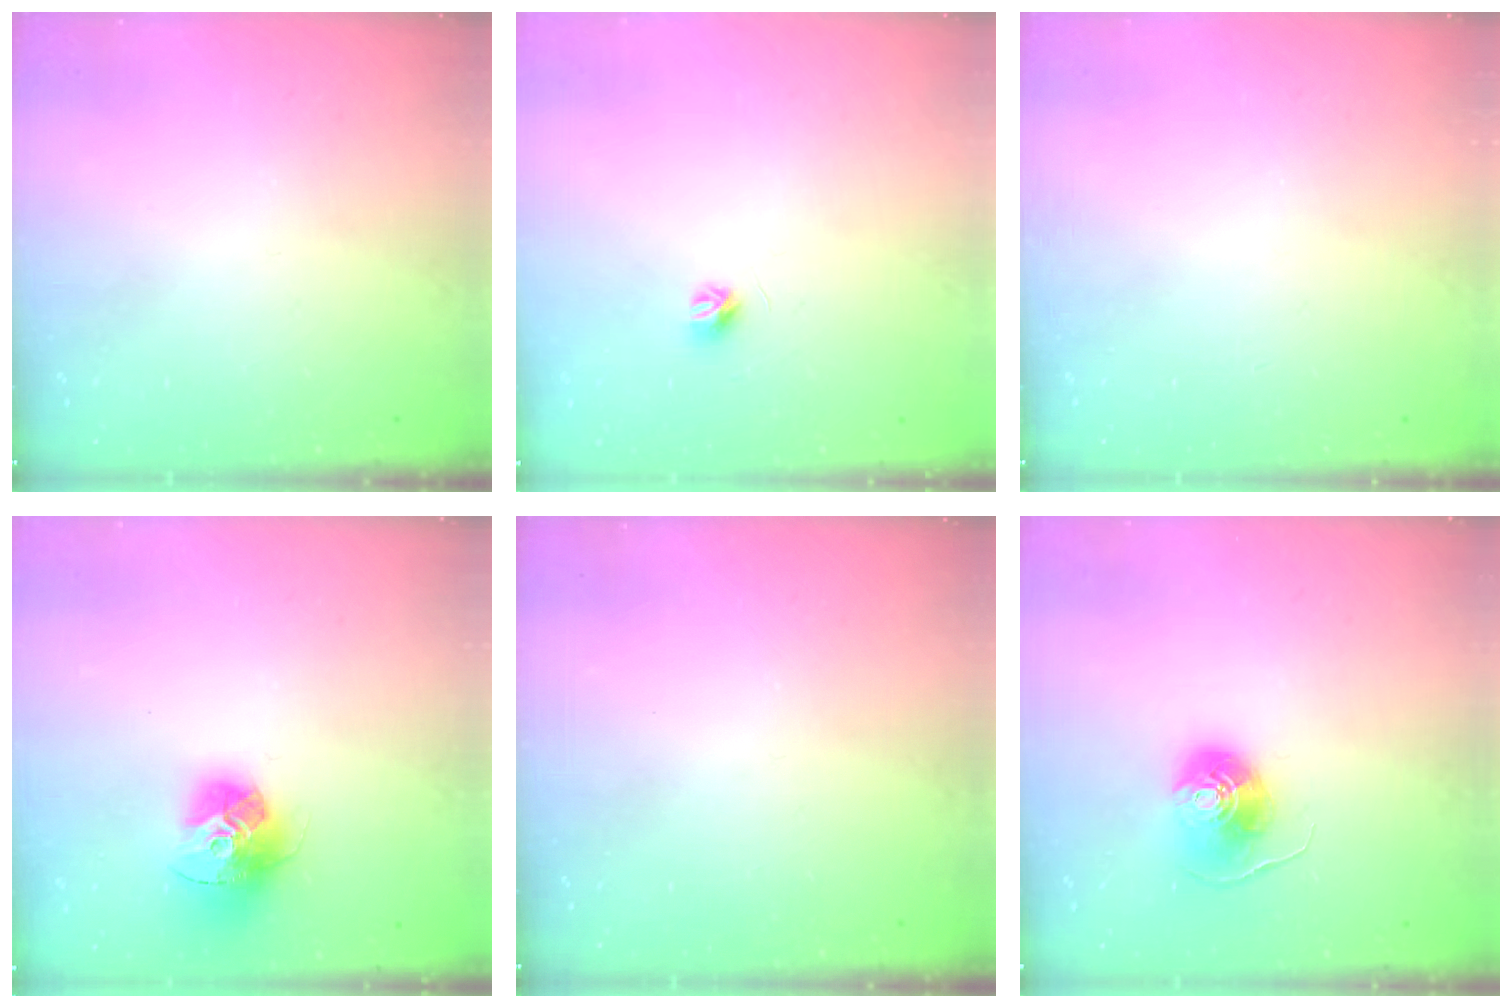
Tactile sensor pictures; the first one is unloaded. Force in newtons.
{"total": 3.6, "press": 3.6, "slide": 0.4}
{"total": 0.0}
{"total": 15.2, "press": 15.2, "slide": 1.5}
{"total": 0.0}
{"total": 8.7, "press": 8.7, "slide": 0.5}